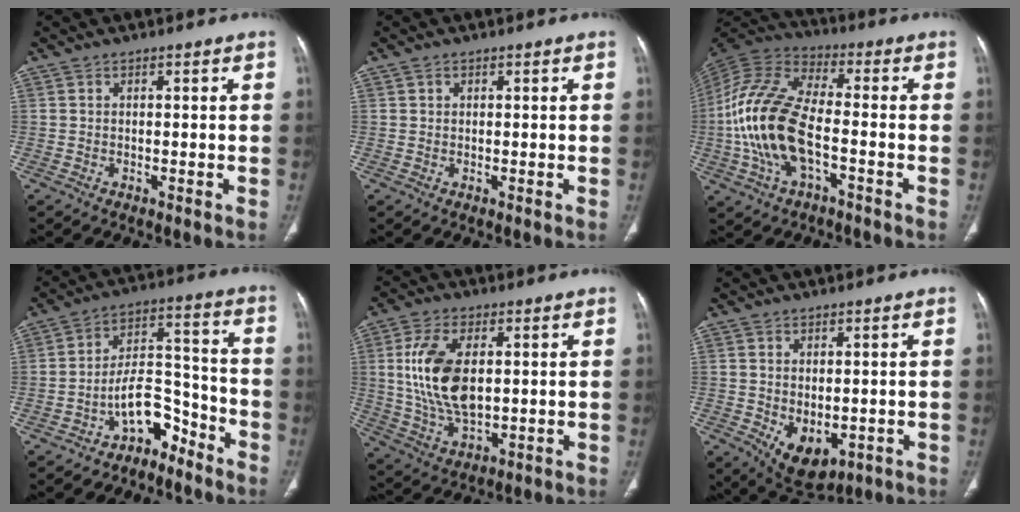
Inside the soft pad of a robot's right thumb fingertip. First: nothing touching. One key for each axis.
{"total": 0.7, "fx": 0.3, "fy": 0.6, "fz": 0.2, "tx": 0.003, "ty": -0.001, "tz": 0.005}
{"total": 17.6, "fx": -3.8, "fy": 8.5, "fz": 15.0, "tx": -0.309, "ty": 0.030, "tz": -0.073}
{"total": 8.8, "fx": -6.2, "fy": 4.8, "fz": 4.0, "tx": -0.041, "ty": 0.093, "tz": -0.110}
{"total": 14.0, "fx": 2.1, "fy": 7.7, "fz": 11.6, "tx": -0.227, "ty": -0.009, "tz": 0.049}
{"total": 7.2, "fx": -1.5, "fy": 4.4, "fz": 5.6, "tx": -0.070, "ty": -0.008, "tz": -0.002}